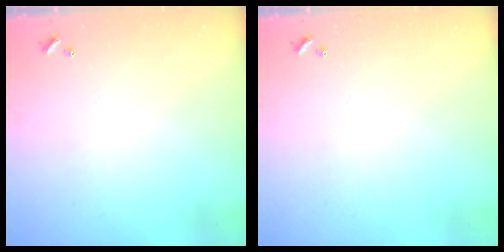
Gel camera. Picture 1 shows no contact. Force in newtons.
{"total": 0.0}